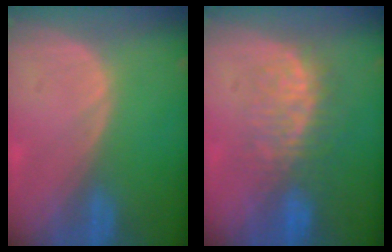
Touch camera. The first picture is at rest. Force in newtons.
{"total": 7.9, "press": 7.5, "slide": 2.3}